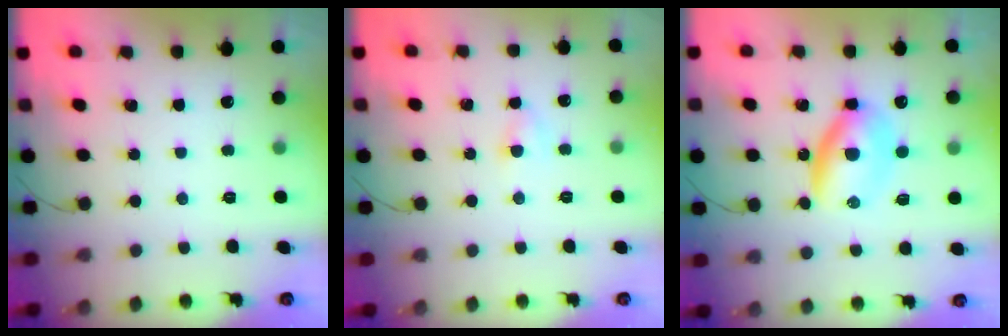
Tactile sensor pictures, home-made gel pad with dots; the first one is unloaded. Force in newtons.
{"total": 3.7, "press": 3.5, "slide": 1.3}
{"total": 7.4, "press": 7.3, "slide": 0.7}